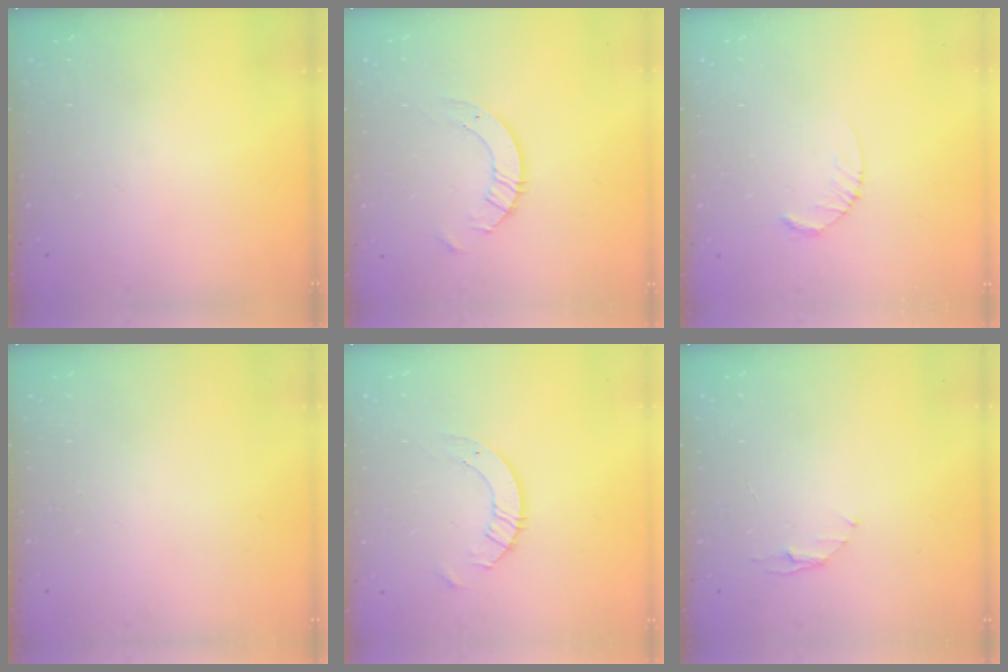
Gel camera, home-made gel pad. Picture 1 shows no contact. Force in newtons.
{"total": 6.1, "press": 6.1, "slide": 0.6}
{"total": 2.6, "press": 2.6, "slide": 0.4}
{"total": 0.0}
{"total": 6.1, "press": 6.1, "slide": 0.6}
{"total": 3.2, "press": 3.2, "slide": 0.4}